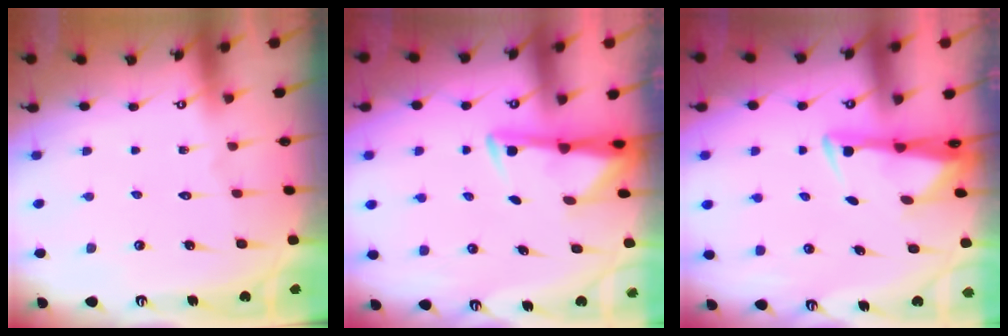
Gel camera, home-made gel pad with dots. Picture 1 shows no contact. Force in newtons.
{"total": 2.8, "press": 2.8, "slide": 0.5}
{"total": 2.9, "press": 2.8, "slide": 1.0}